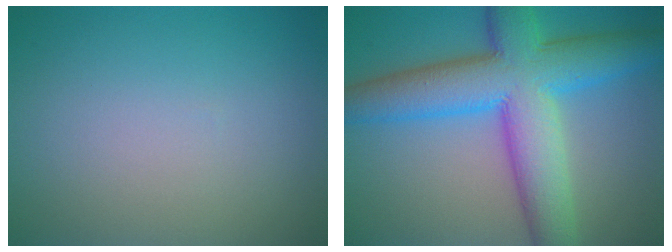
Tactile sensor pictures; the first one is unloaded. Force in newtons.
{"total": 11.1, "press": 11.1, "slide": 0.1}